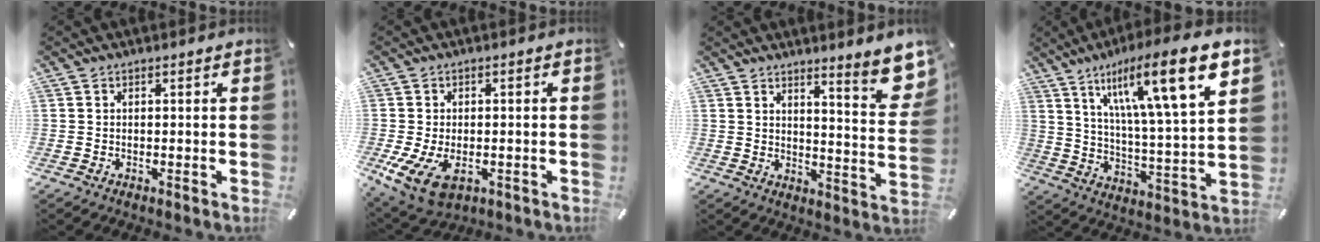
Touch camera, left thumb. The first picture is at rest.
{"total": 8.1, "force": [-2.4, 5.2, 5.7], "torque": [-0.122, -0.003, -0.041]}
{"total": 10.4, "force": [7.7, 1.8, 6.7], "torque": [-0.089, -0.068, 0.130]}
{"total": 19.0, "force": [11.1, 3.9, 15.0], "torque": [-0.243, -0.053, 0.166]}